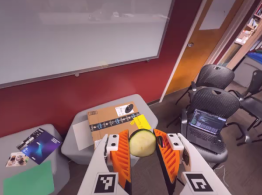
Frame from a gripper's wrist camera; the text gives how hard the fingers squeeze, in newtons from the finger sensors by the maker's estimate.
{"total": 8.8, "left": 9.1, "right": 8.6}